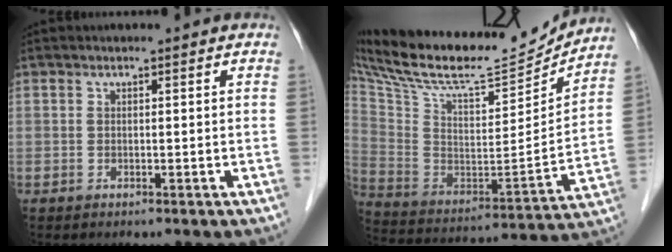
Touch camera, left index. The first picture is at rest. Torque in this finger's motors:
{"motor_torque": [0.43, -0.40, 0.36, 0.11]}